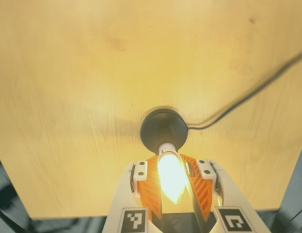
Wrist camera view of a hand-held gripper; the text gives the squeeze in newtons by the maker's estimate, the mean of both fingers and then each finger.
{"total": 13.2, "left": 13.4, "right": 13.0}